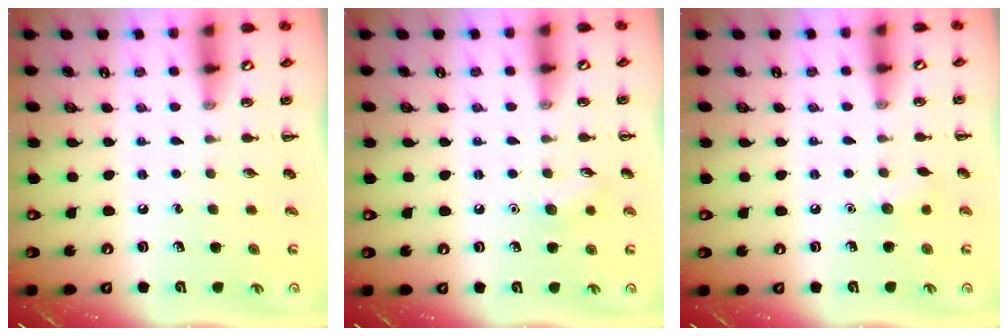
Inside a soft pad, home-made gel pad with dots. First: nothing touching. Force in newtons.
{"total": 5.9, "press": 5.7, "slide": 1.4}
{"total": 5.1, "press": 4.9, "slide": 1.4}